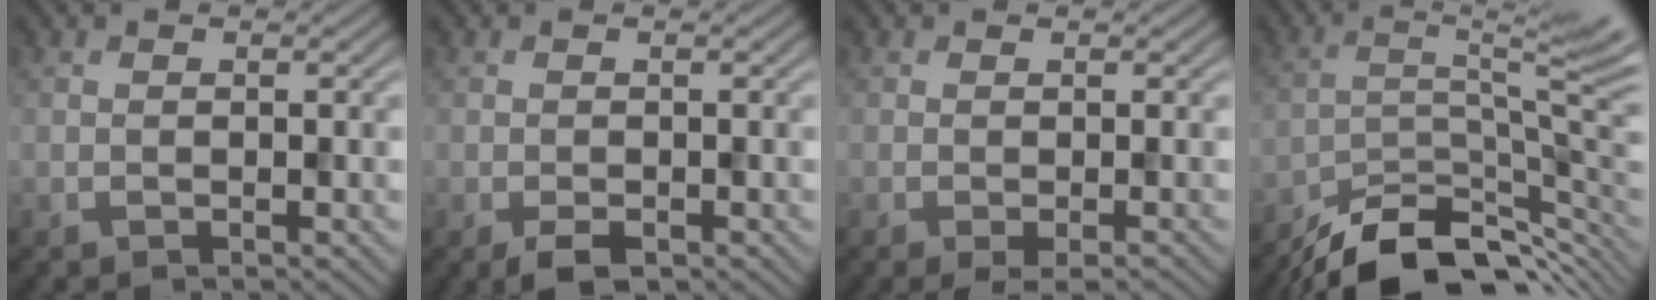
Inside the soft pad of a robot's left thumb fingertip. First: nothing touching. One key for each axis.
{"total": 2.4, "fx": -1.5, "fy": 1.3, "fz": 1.5, "tx": -0.028, "ty": -0.005, "tz": -0.027}
{"total": 2.0, "fx": -1.2, "fy": 0.4, "fz": 1.5, "tx": -0.028, "ty": -0.002, "tz": -0.017}
{"total": 10.6, "fx": -7.2, "fy": 2.4, "fz": 7.4, "tx": -0.106, "ty": 0.004, "tz": -0.123}